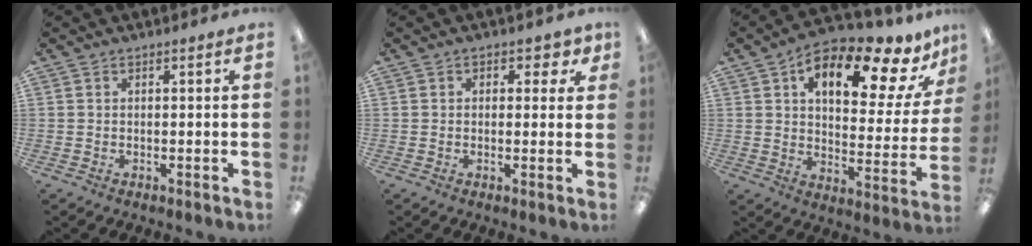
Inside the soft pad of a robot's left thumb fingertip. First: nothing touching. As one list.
[{"total": 3.0, "force": [1.0, 2.2, 1.8], "torque": [-0.012, 0.000, 0.013]}, {"total": 17.3, "force": [10.5, 7.0, 11.9], "torque": [-0.171, -0.066, 0.164]}]